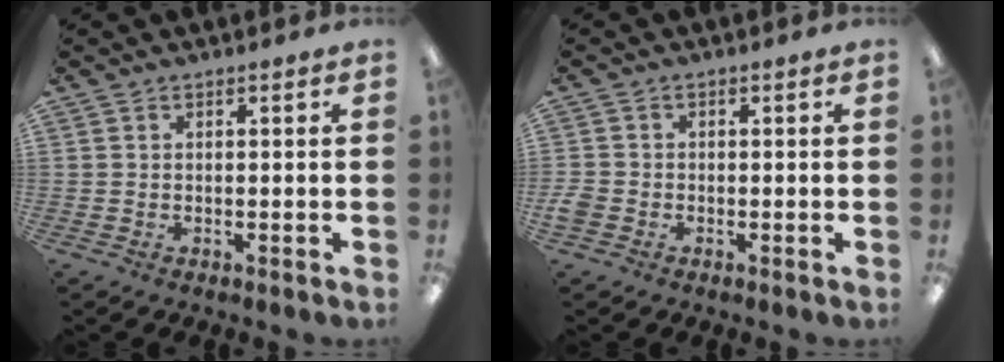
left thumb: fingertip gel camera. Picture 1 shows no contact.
{"total": 2.4, "force": [-1.0, 1.9, 1.1], "torque": [-0.014, 0.007, -0.019]}